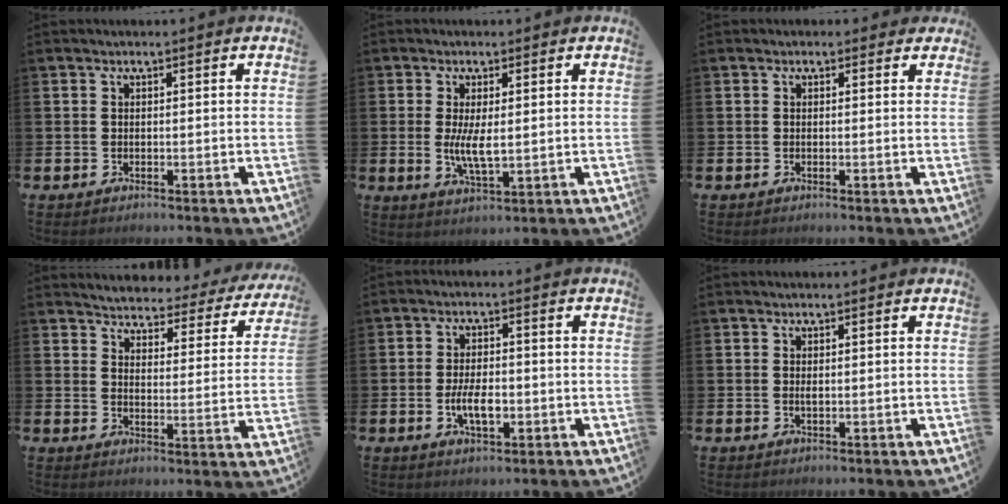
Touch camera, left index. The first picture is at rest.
{"total": 4.5, "force": [0.6, 1.5, 4.2], "torque": [-0.073, -0.001, 0.009]}
{"total": 0.7, "force": [0.2, 0.6, 0.2], "torque": [0.003, 0.006, 0.001]}
{"total": 3.1, "force": [2.9, 0.9, 0.2], "torque": [-0.030, -0.032, 0.042]}
{"total": 4.4, "force": [-0.9, 2.2, 3.8], "torque": [-0.059, 0.002, -0.017]}
{"total": 0.7, "force": [0.2, 0.2, 0.6], "torque": [-0.013, 0.001, 0.003]}